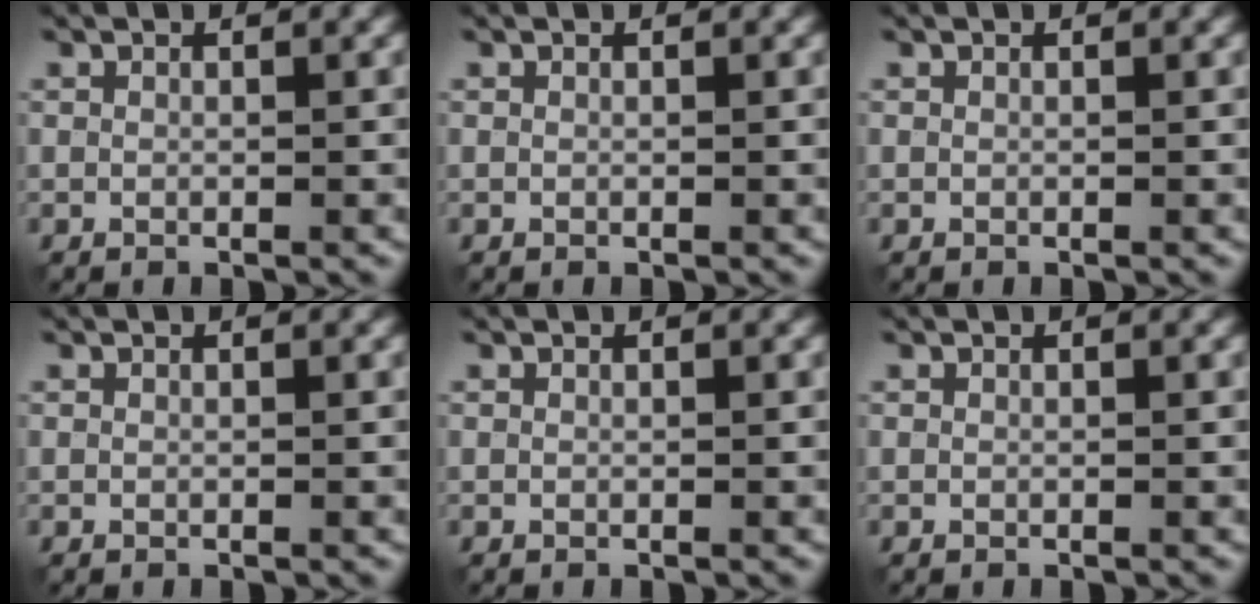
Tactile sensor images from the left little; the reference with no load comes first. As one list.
[{"total": 0.0}, {"total": 0.0}, {"total": 0.0}, {"total": 0.0}, {"total": 0.0}]